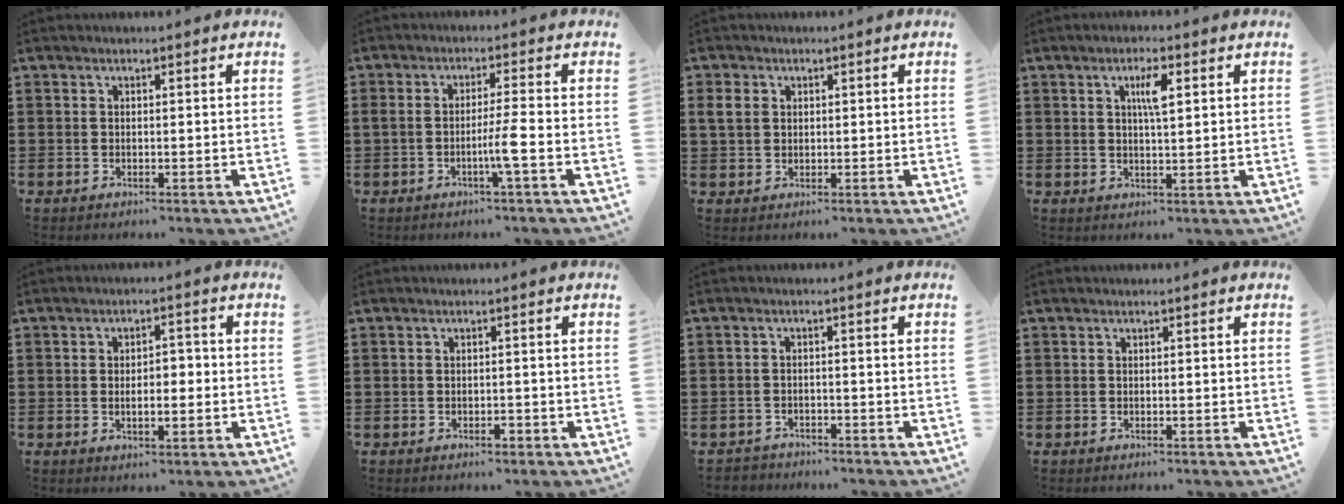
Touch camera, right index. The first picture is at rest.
{"total": 4.3, "force": [-1.4, -0.3, 4.1], "torque": [-0.080, -0.011, -0.031]}
{"total": 2.6, "force": [0.9, 2.2, 1.2], "torque": [-0.032, 0.010, 0.015]}
{"total": 4.0, "force": [1.4, 1.0, 3.6], "torque": [-0.068, 0.007, 0.018]}
{"total": 4.4, "force": [-0.5, 2.0, 3.9], "torque": [-0.056, 0.000, -0.016]}
{"total": 0.9, "force": [-0.6, 0.4, 0.6], "torque": [-0.014, -0.005, -0.011]}
{"total": 1.6, "force": [-1.5, 0.5, -0.2], "torque": [-0.003, 0.003, -0.035]}
{"total": 0.0}